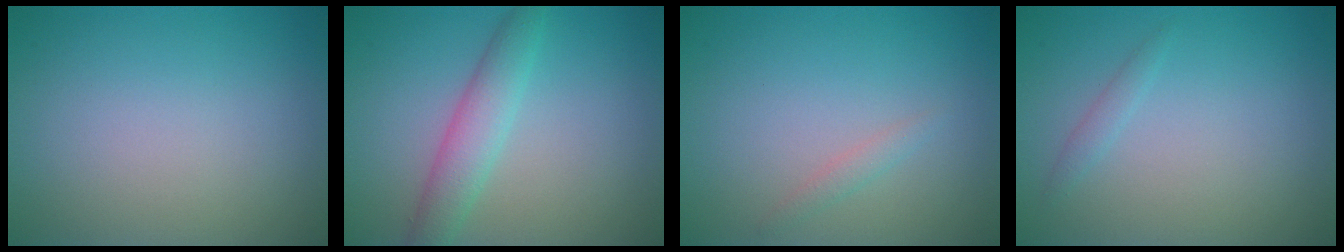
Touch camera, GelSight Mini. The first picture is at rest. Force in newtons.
{"total": 3.2, "press": 3.2, "slide": 0.1}
{"total": 0.9, "press": 0.9, "slide": 0.1}
{"total": 0.8, "press": 0.8, "slide": 0.0}